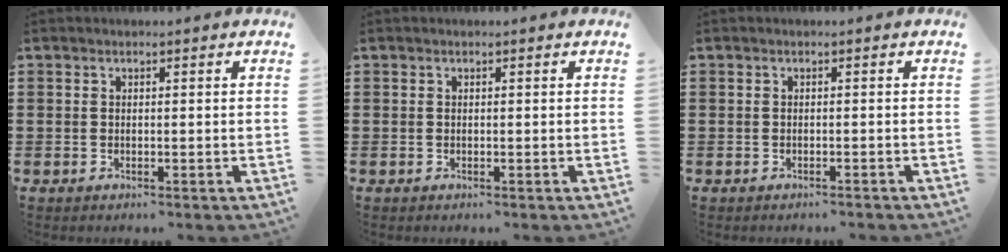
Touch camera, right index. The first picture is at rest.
{"total": 0.0}
{"total": 0.6, "force": [-0.6, 0.0, 0.1], "torque": [-0.004, -0.002, -0.011]}